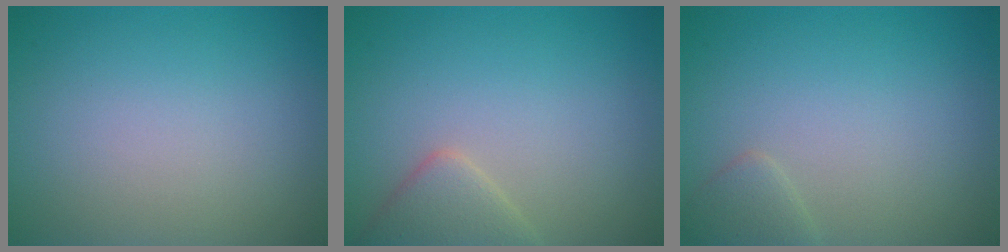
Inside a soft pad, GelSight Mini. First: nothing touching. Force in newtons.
{"total": 2.6, "press": 2.6, "slide": 0.2}
{"total": 1.4, "press": 1.4, "slide": 0.1}